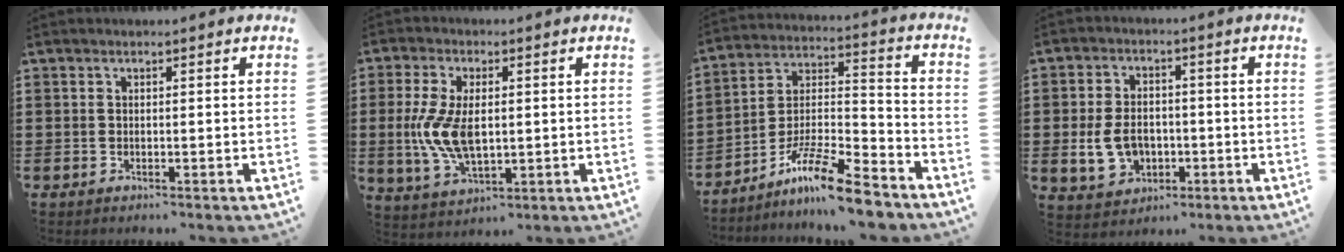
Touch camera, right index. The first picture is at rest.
{"total": 8.6, "force": [0.0, 4.2, 7.5], "torque": [-0.174, -0.003, -0.003]}
{"total": 12.0, "force": [-9.6, 1.8, 7.1], "torque": [-0.126, 0.026, -0.183]}
{"total": 6.1, "force": [-1.2, 4.7, 3.8], "torque": [-0.087, 0.000, -0.029]}